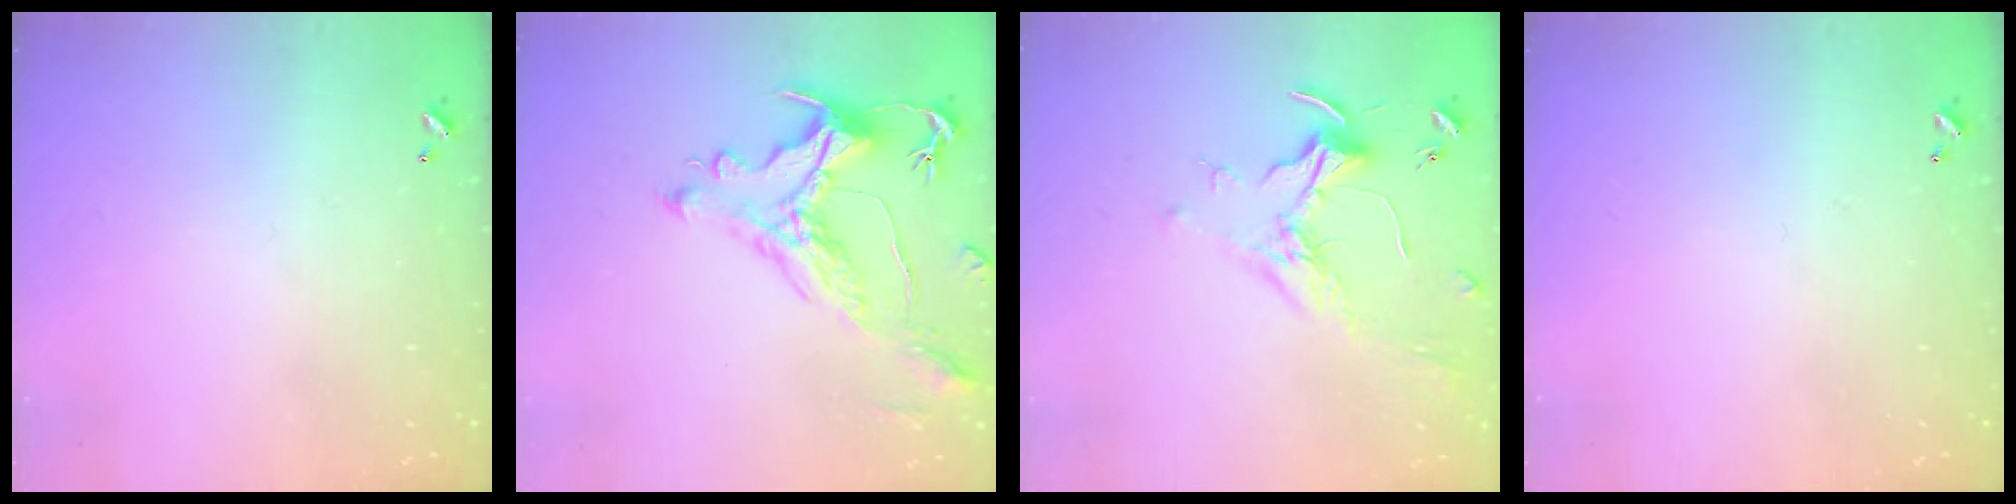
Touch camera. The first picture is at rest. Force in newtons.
{"total": 1.2, "press": 0.2, "slide": 1.2}
{"total": 1.9, "press": 1.7, "slide": 0.8}
{"total": 0.0}